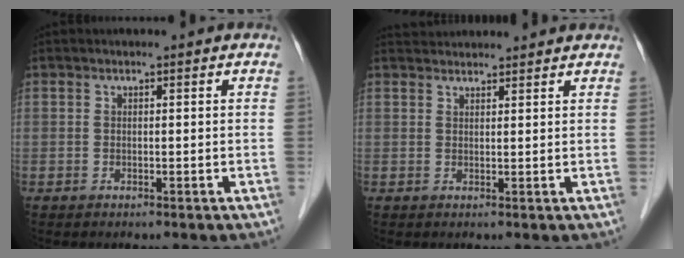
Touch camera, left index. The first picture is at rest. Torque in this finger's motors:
{"motor_torque": [-0.85, -1.29, 0.04, 0.02]}